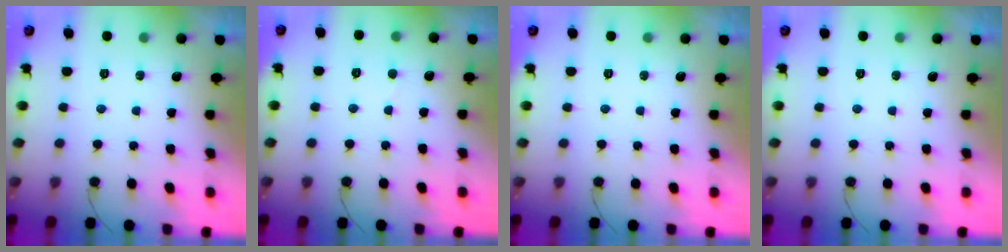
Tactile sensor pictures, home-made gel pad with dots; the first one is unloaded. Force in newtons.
{"total": 2.5, "press": 2.5, "slide": 0.2}
{"total": 0.0}
{"total": 0.0}